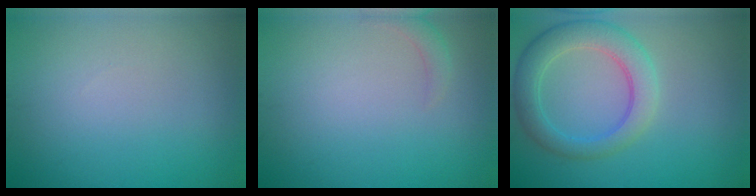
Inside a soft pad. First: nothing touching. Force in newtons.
{"total": 1.2, "press": 1.1, "slide": 0.2}
{"total": 5.0, "press": 4.9, "slide": 0.4}